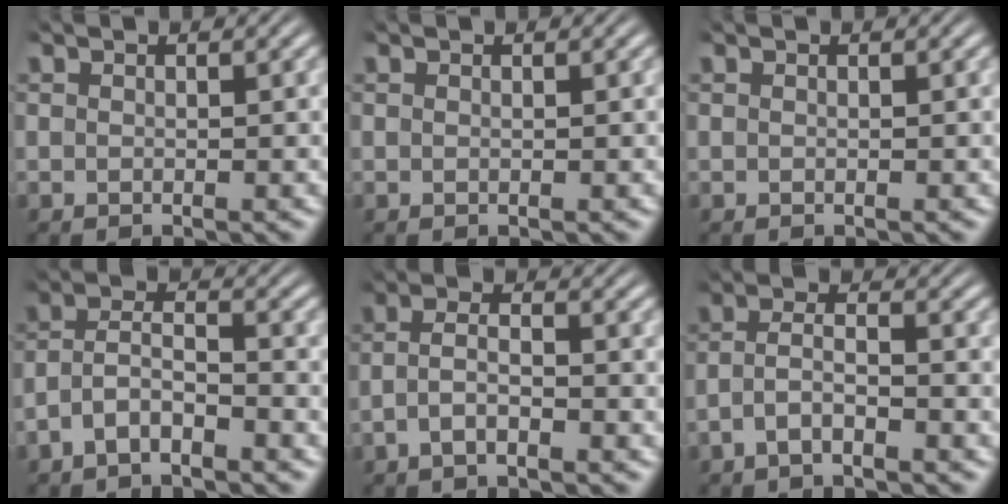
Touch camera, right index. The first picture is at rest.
{"total": 0.0}
{"total": 0.0}
{"total": 4.5, "force": [-2.3, 2.9, 2.5], "torque": [-0.052, -0.011, -0.045]}
{"total": 3.0, "force": [-1.5, 1.3, 2.3], "torque": [-0.048, -0.009, -0.027]}
{"total": 3.1, "force": [-1.9, 1.2, 2.1], "torque": [-0.043, -0.010, -0.034]}